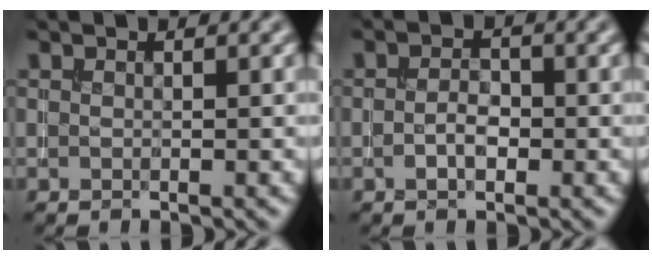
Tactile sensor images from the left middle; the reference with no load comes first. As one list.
[{"total": 1.9, "force": [-0.5, 1.0, 1.5], "torque": [-0.029, 0.002, -0.012]}]